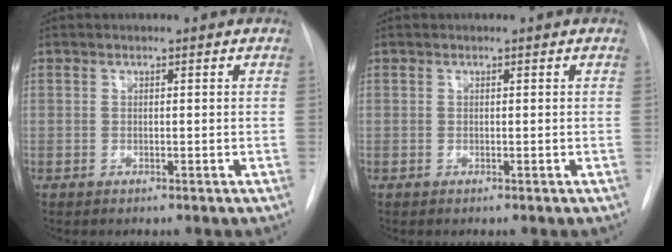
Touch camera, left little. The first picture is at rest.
{"total": 0.0}